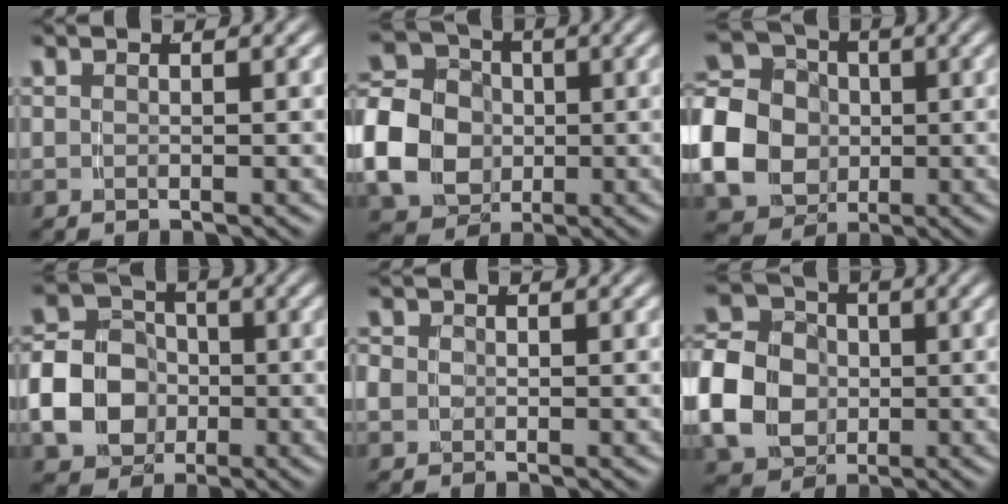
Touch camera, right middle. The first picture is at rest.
{"total": 12.1, "force": [-0.9, 10.7, 5.6], "torque": [-0.130, -0.031, -0.018]}
{"total": 14.1, "force": [-1.0, 12.6, 6.2], "torque": [-0.154, -0.043, -0.018]}
{"total": 10.1, "force": [-1.9, 8.9, 4.5], "torque": [-0.097, -0.027, -0.033]}
{"total": 1.8, "force": [-0.2, 1.7, 0.8], "torque": [-0.028, -0.012, -0.001]}
{"total": 10.6, "force": [-0.9, 9.3, 5.2], "torque": [-0.120, -0.028, -0.012]}